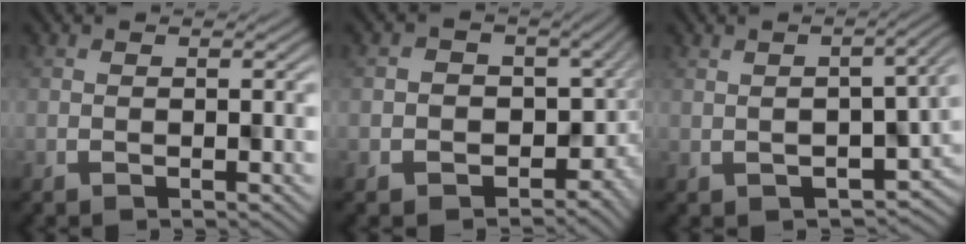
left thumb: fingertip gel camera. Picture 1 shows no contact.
{"total": 4.6, "force": [0.3, 3.9, 2.3], "torque": [-0.035, -0.028, 0.008]}
{"total": 4.5, "force": [-0.5, 1.9, 4.0], "torque": [-0.057, -0.017, 0.003]}